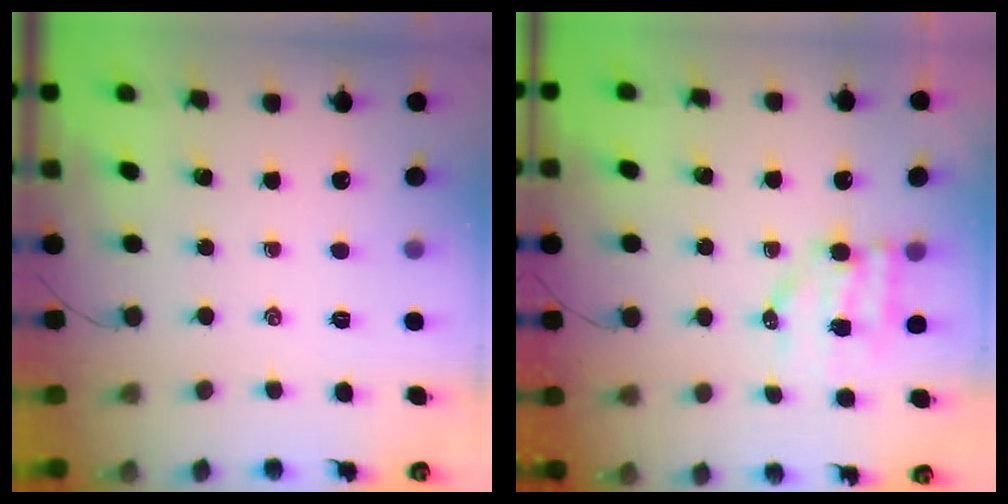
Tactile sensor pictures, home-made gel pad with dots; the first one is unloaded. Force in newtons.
{"total": 6.5, "press": 6.5, "slide": 0.7}